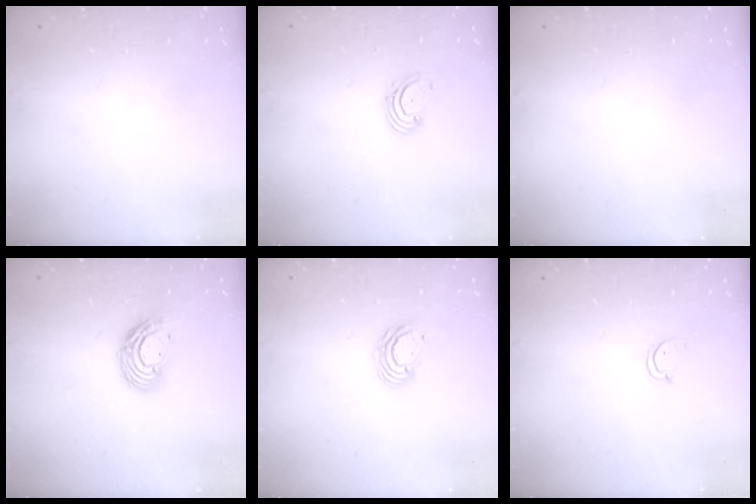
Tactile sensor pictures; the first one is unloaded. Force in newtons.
{"total": 1.8, "press": 1.7, "slide": 0.7}
{"total": 0.0}
{"total": 10.8, "press": 10.8, "slide": 0.9}
{"total": 5.4, "press": 5.4, "slide": 0.2}
{"total": 2.5, "press": 2.5, "slide": 0.3}